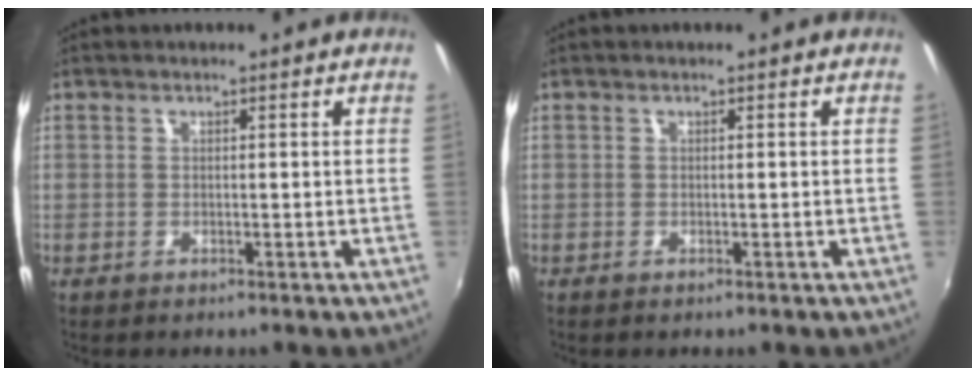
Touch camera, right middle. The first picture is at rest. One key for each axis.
{"total": 0.0}